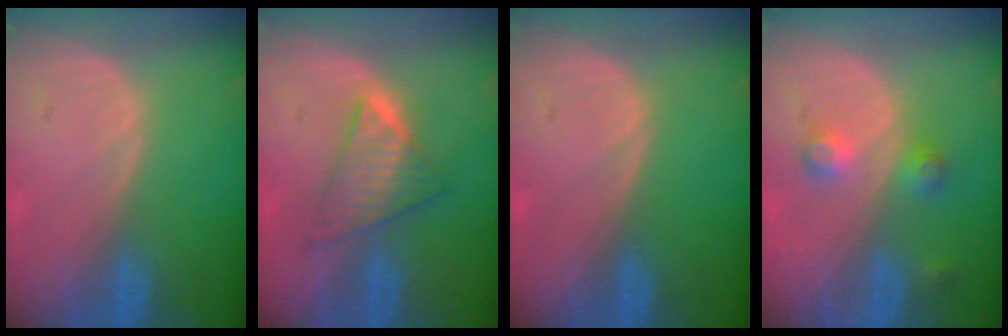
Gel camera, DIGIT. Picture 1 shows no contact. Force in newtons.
{"total": 5.8, "press": 5.8, "slide": 0.7}
{"total": 0.0}
{"total": 3.7, "press": 3.7, "slide": 0.4}